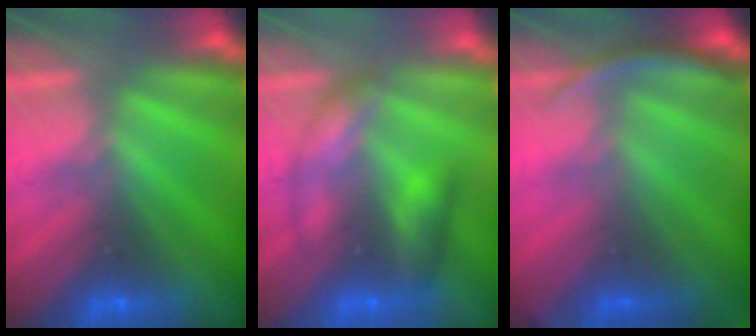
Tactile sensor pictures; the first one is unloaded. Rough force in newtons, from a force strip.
{"total": 2.6}
{"total": 3.3}